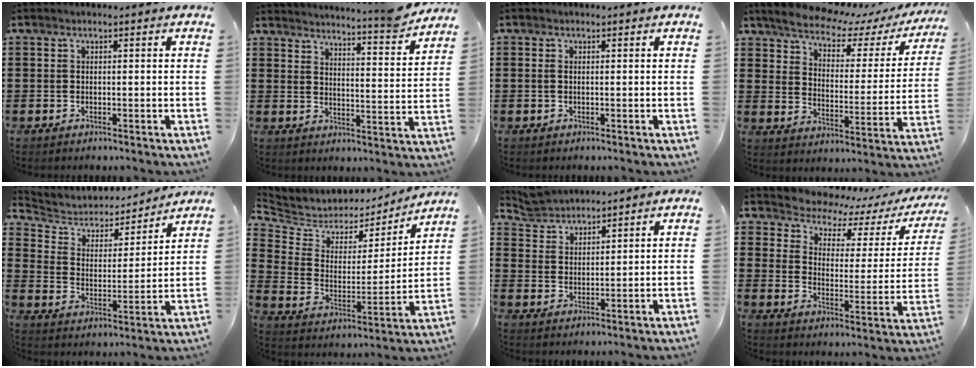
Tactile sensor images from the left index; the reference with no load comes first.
{"total": 6.2, "force": [5.9, -0.5, 2.0], "torque": [-0.038, -0.051, 0.096]}
{"total": 0.7, "force": [-0.1, 0.3, 0.6], "torque": [-0.014, 0.000, -0.001]}
{"total": 6.2, "force": [5.5, 1.3, 2.4], "torque": [-0.069, -0.040, 0.090]}
{"total": 4.6, "force": [4.1, 1.9, 0.8], "torque": [-0.047, -0.030, 0.065]}
{"total": 4.9, "force": [4.4, 2.2, -0.1], "torque": [-0.038, -0.040, 0.070]}
{"total": 4.3, "force": [4.3, 0.5, -0.3], "torque": [-0.012, -0.013, 0.082]}
{"total": 3.7, "force": [3.5, 1.2, 0.6], "torque": [-0.040, -0.034, 0.052]}